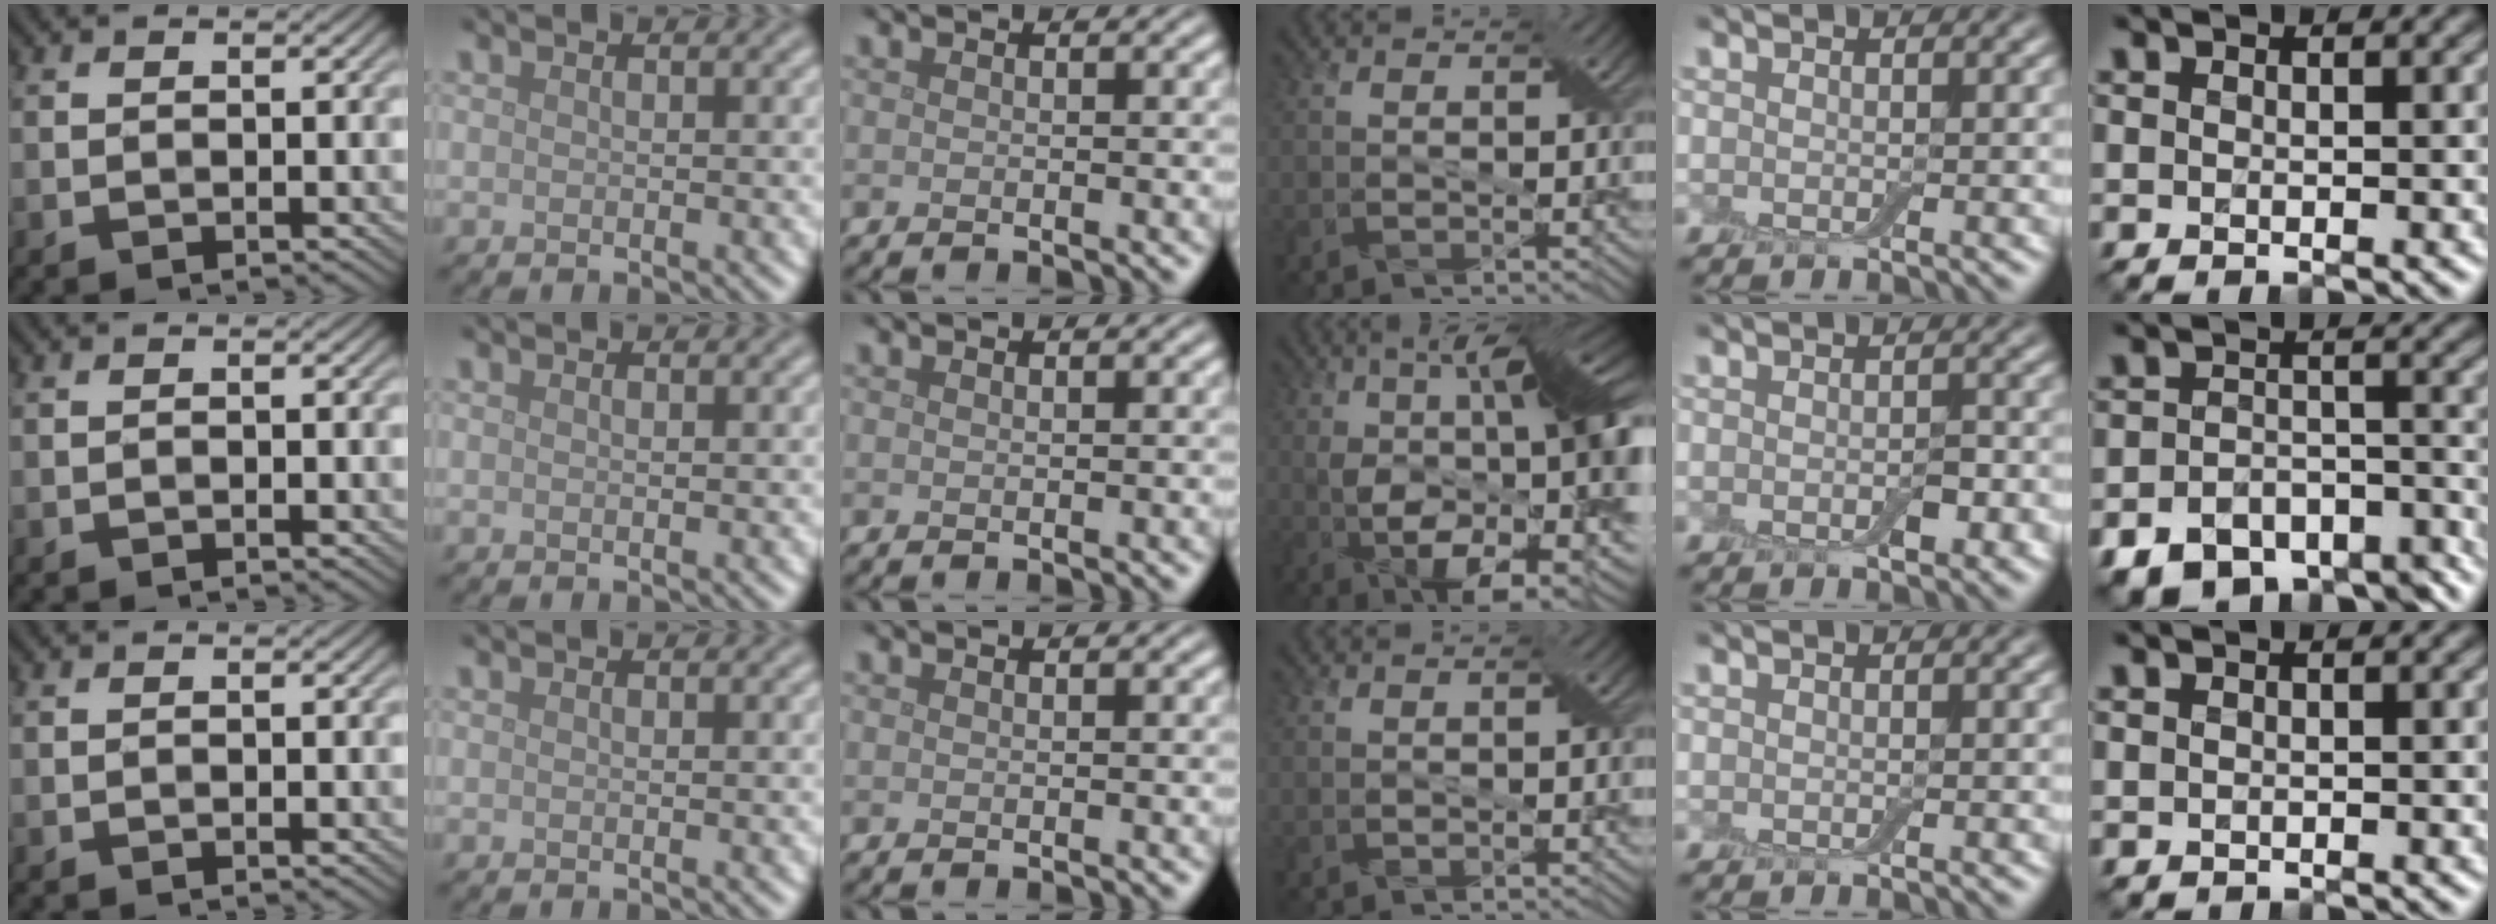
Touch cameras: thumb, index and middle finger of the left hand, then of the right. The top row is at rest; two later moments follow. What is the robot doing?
{"motion": "insert", "object": "backpack"}